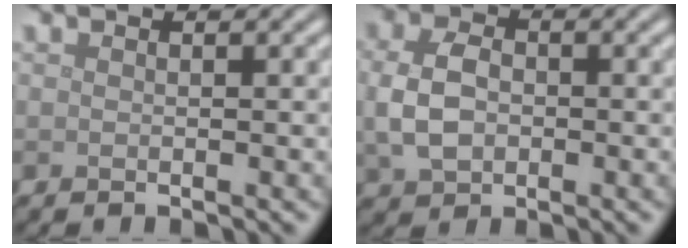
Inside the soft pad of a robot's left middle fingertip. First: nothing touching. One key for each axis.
{"total": 4.6, "fx": -0.3, "fy": 3.3, "fz": 3.2, "tx": -0.075, "ty": -0.001, "tz": -0.007}